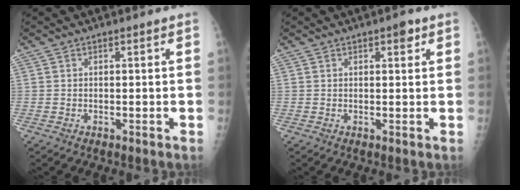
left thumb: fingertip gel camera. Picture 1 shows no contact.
{"total": 1.8, "force": [1.0, 0.8, 1.3], "torque": [-0.008, -0.001, 0.012]}